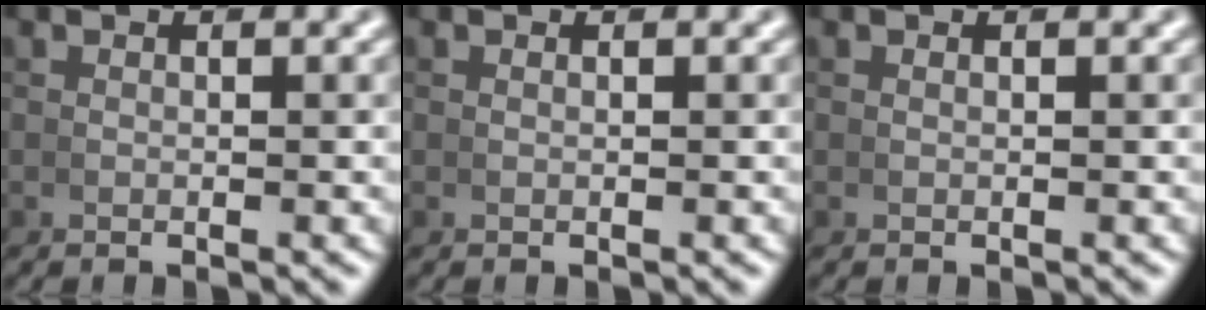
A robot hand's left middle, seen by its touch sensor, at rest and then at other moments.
{"total": 0.0}
{"total": 0.0}